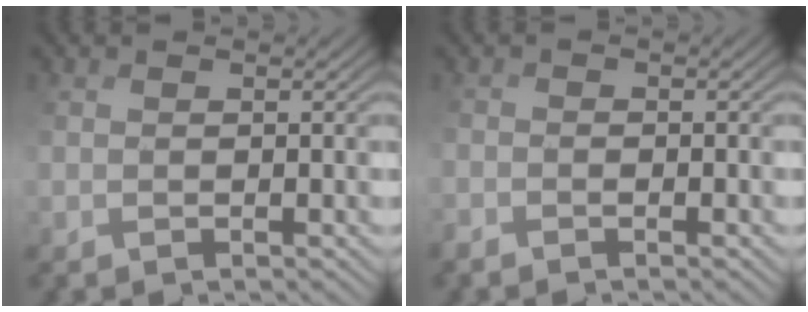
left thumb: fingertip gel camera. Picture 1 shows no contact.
{"total": 1.1, "force": [-1.0, 0.1, 0.3], "torque": [-0.006, 0.002, -0.024]}